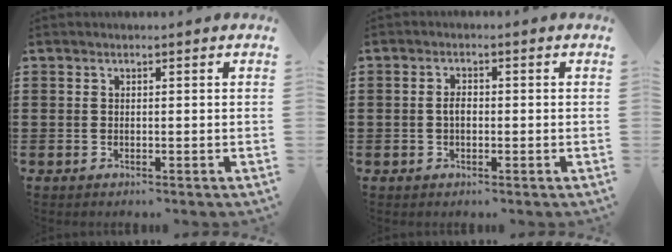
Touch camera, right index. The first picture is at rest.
{"total": 1.9, "force": [-0.3, 1.1, 1.6], "torque": [-0.031, 0.004, -0.006]}